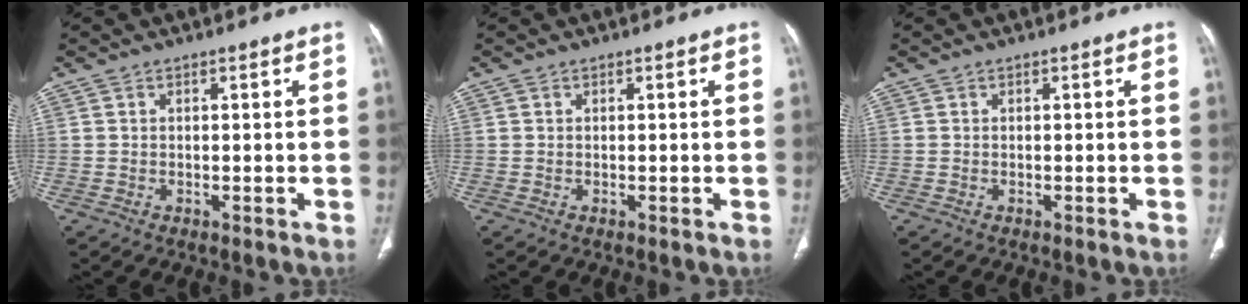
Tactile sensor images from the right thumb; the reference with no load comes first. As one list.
[{"total": 0.0}, {"total": 0.0}]